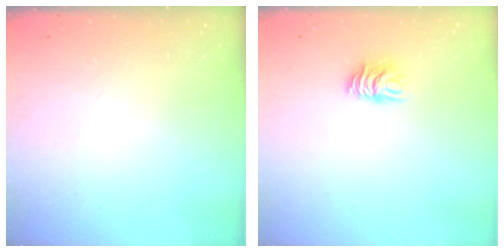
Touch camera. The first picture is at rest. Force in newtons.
{"total": 6.2, "press": 6.2, "slide": 0.5}